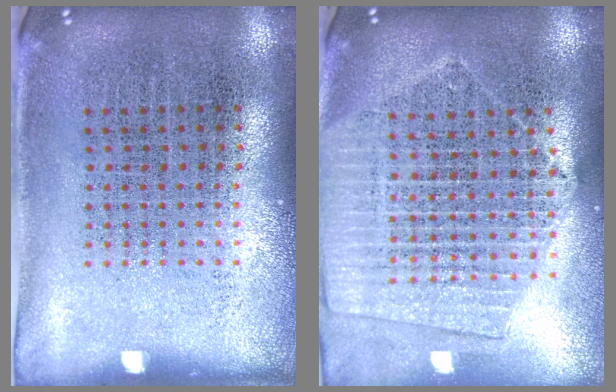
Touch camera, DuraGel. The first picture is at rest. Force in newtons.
{"total": 1.9, "press": 1.8, "slide": 0.7}